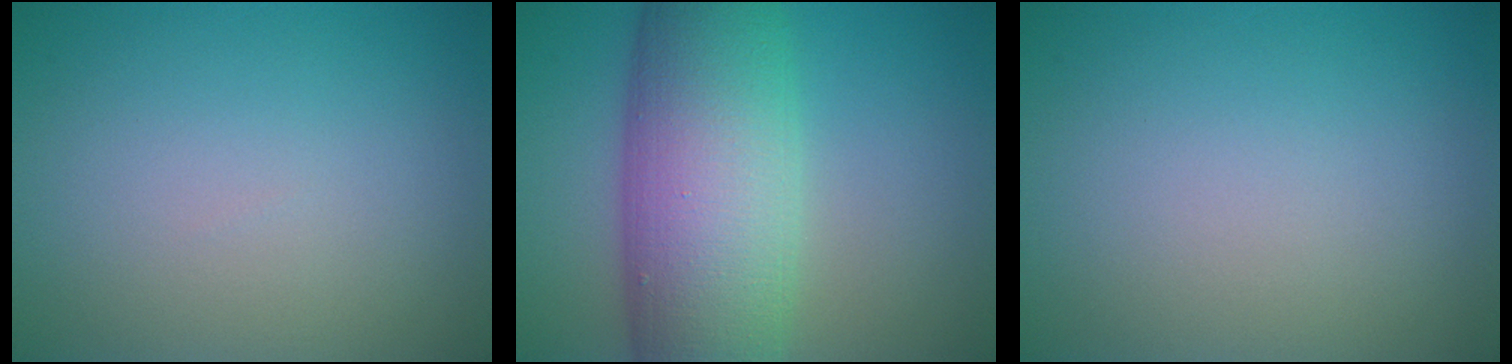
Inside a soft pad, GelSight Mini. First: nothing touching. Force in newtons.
{"total": 12.4, "press": 12.4, "slide": 0.4}
{"total": 0.0}